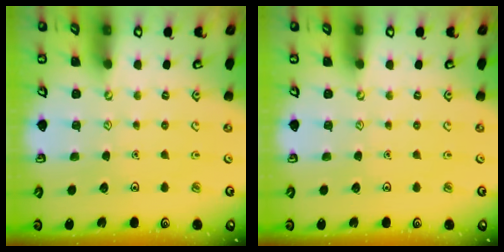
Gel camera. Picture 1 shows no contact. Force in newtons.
{"total": 0.0}